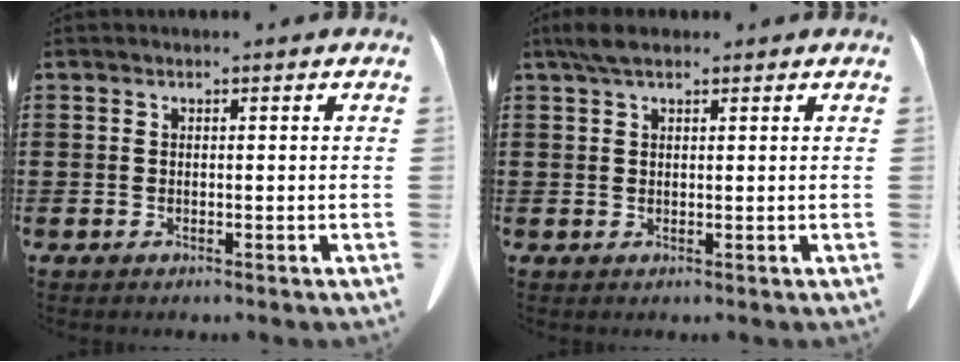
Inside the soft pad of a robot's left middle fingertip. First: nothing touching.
{"total": 3.1, "force": [1.9, 1.2, 2.1], "torque": [-0.047, 0.007, 0.036]}